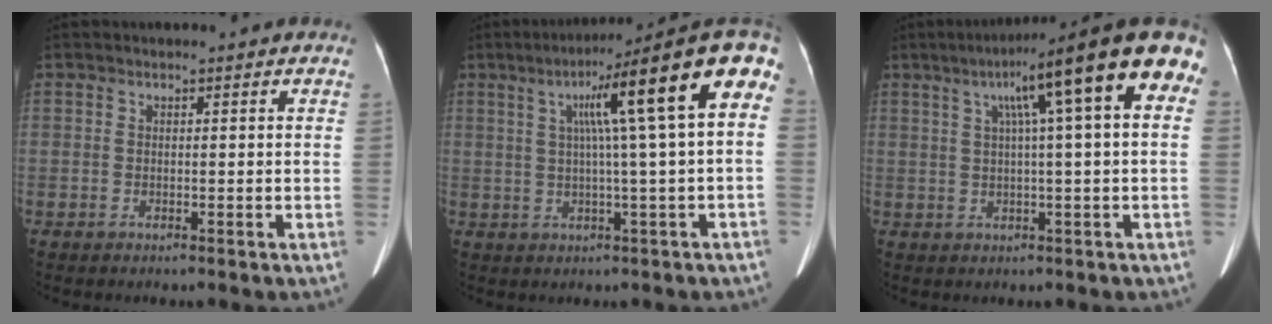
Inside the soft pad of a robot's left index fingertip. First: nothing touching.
{"total": 15.3, "force": [4.2, -0.7, 14.6], "torque": [-0.195, 0.034, 0.048]}
{"total": 14.1, "force": [5.4, 0.4, 13.0], "torque": [-0.176, 0.044, 0.066]}